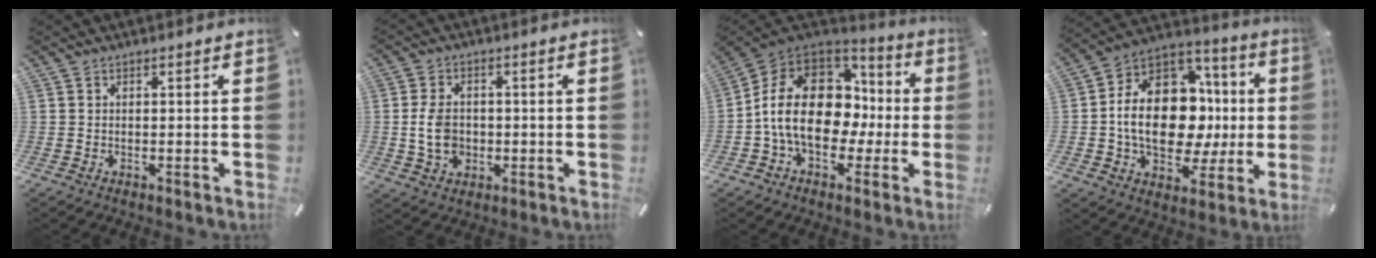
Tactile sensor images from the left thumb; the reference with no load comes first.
{"total": 7.7, "force": [-0.8, 5.8, 4.9], "torque": [-0.107, 0.003, -0.015]}
{"total": 17.9, "force": [-1.4, 13.4, 11.8], "torque": [-0.226, 0.013, -0.017]}
{"total": 21.5, "force": [-1.0, 15.5, 14.8], "torque": [-0.262, -0.002, -0.008]}